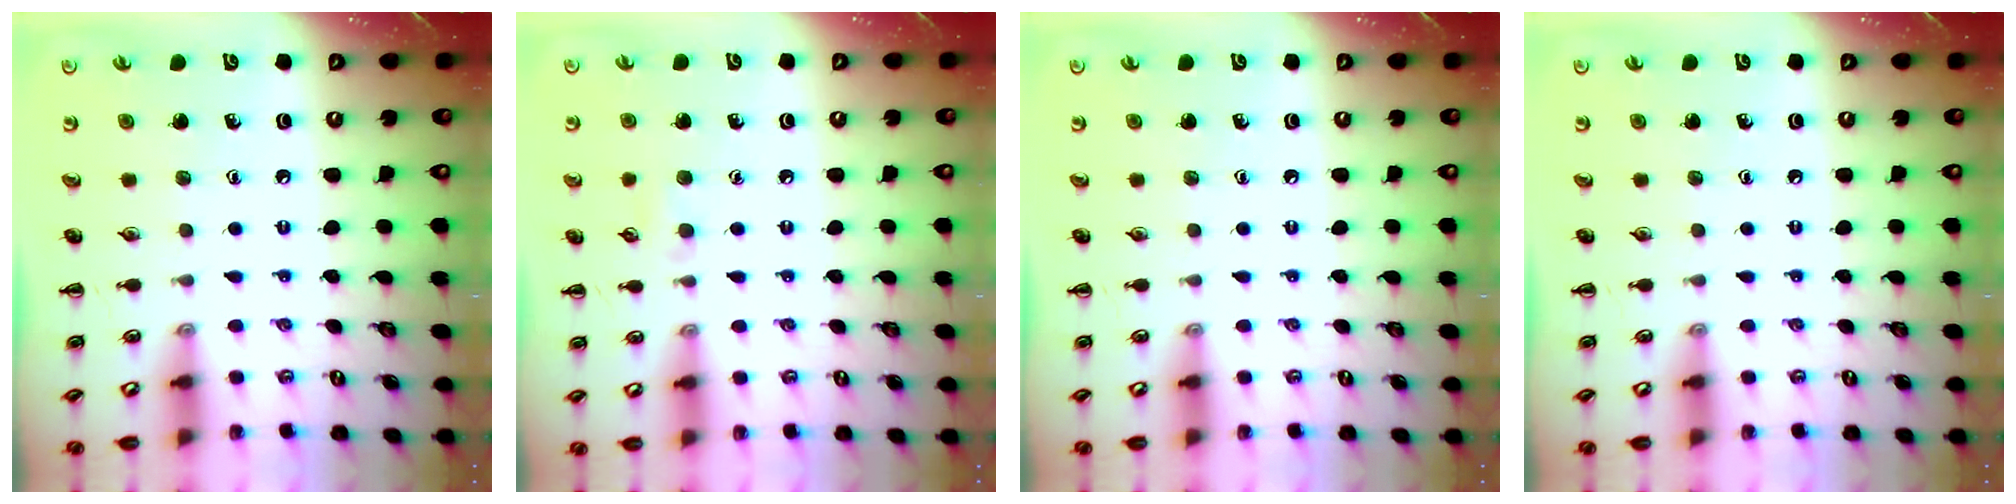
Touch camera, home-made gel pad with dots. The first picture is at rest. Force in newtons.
{"total": 4.9, "press": 4.6, "slide": 1.5}
{"total": 0.0}
{"total": 0.0}